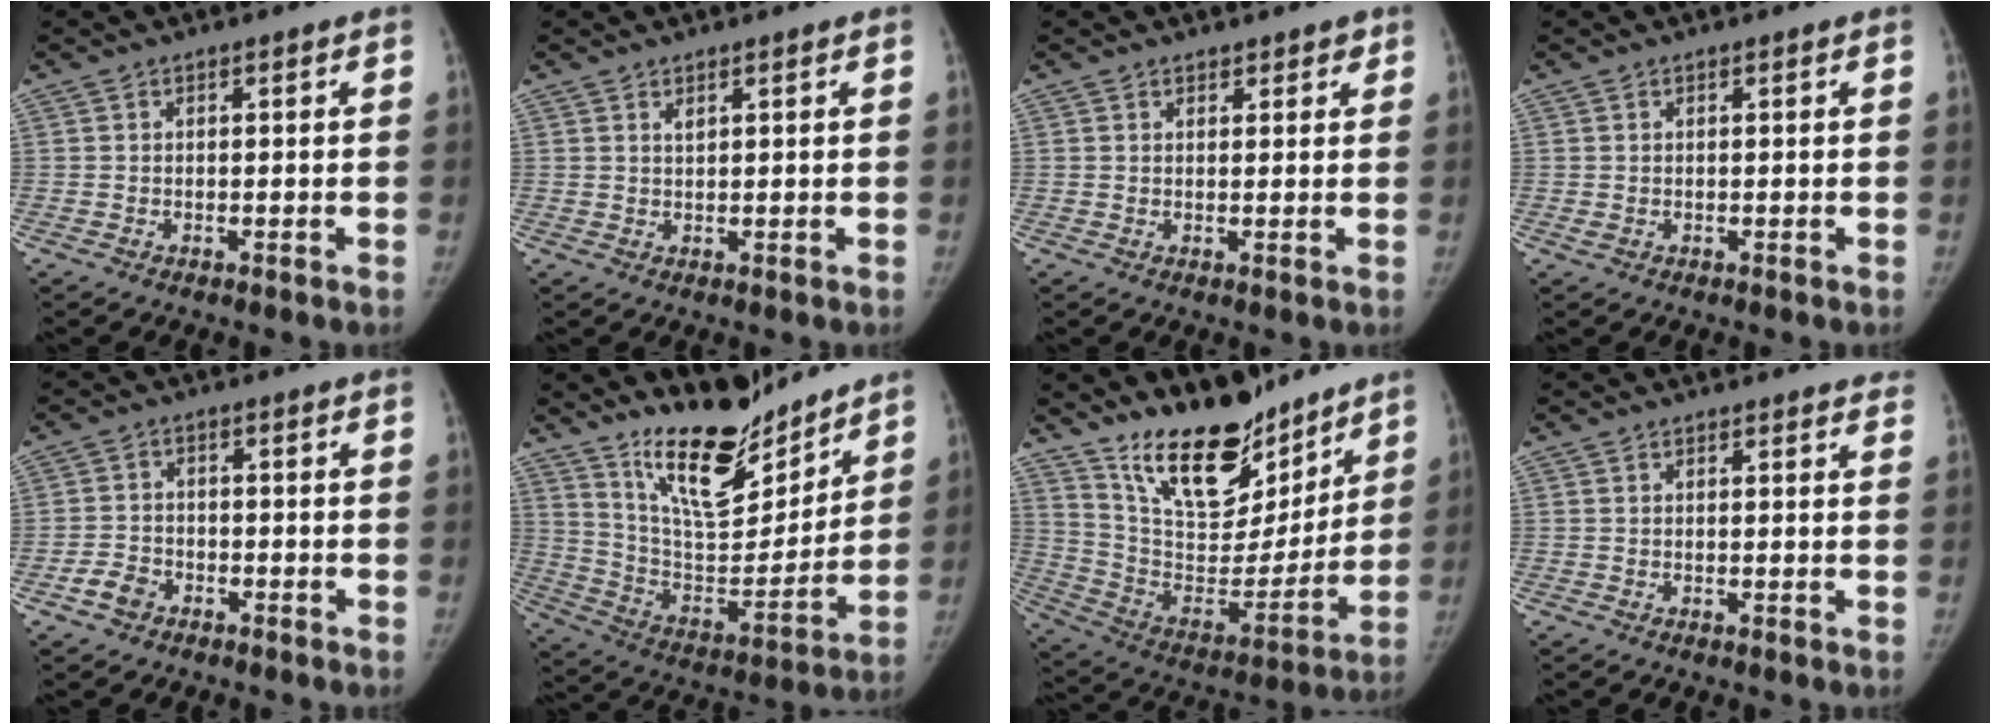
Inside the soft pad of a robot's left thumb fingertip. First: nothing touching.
{"total": 0.9, "force": [0.7, 0.3, 0.5], "torque": [-0.006, -0.006, 0.014]}
{"total": 1.9, "force": [1.5, 1.2, 0.3], "torque": [0.017, -0.008, 0.016]}
{"total": 0.5, "force": [0.0, 0.4, 0.3], "torque": [-0.004, 0.000, -0.001]}
{"total": 3.7, "force": [-2.2, 2.7, 1.4], "torque": [-0.019, 0.018, -0.042]}
{"total": 18.1, "force": [14.7, 6.2, 8.6], "torque": [-0.092, -0.112, 0.260]}
{"total": 21.5, "force": [16.4, 9.2, 10.5], "torque": [-0.126, -0.102, 0.284]}
{"total": 3.3, "force": [3.0, 1.0, 0.8], "torque": [0.013, -0.008, 0.020]}